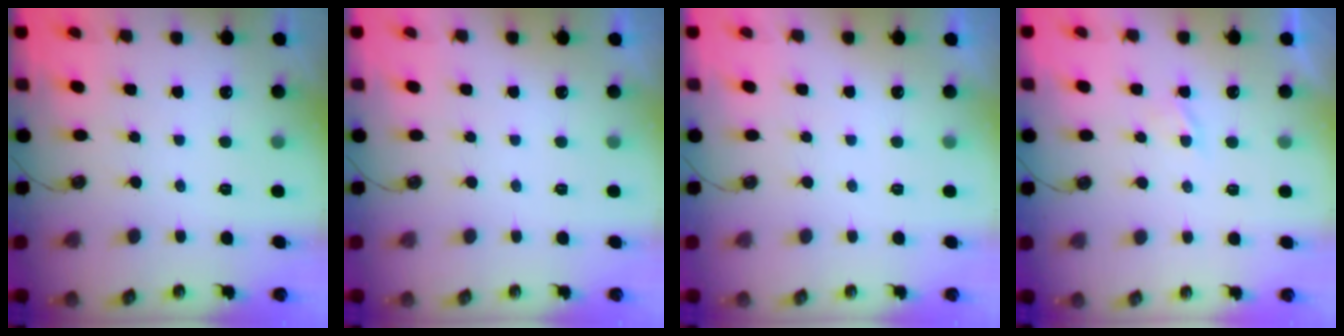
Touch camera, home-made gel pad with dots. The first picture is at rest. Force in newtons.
{"total": 0.0}
{"total": 0.0}
{"total": 0.9, "press": 0.9, "slide": 0.1}